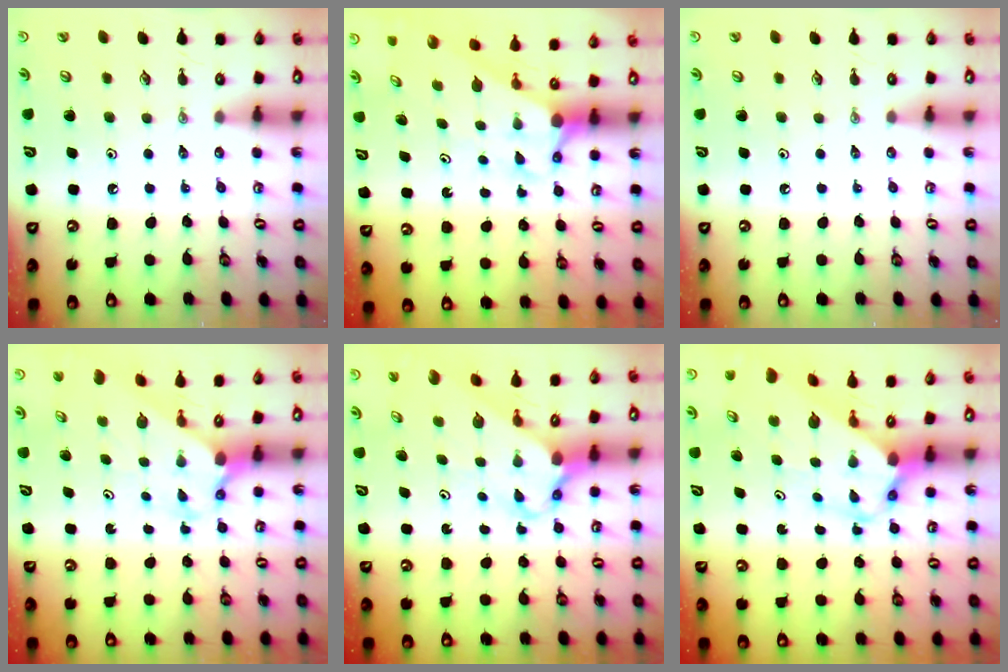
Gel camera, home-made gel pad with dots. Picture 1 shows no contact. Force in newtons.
{"total": 2.7, "press": 2.7, "slide": 0.0}
{"total": 0.0}
{"total": 2.2, "press": 2.2, "slide": 0.2}
{"total": 2.8, "press": 2.8, "slide": 0.2}
{"total": 3.7, "press": 3.7, "slide": 0.3}